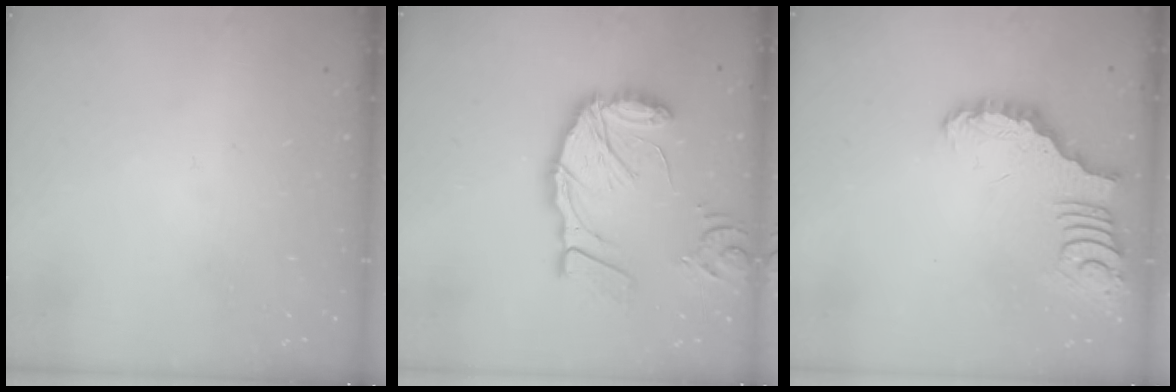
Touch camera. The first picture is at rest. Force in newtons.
{"total": 17.5, "press": 17.4, "slide": 1.8}
{"total": 3.3, "press": 3.3, "slide": 0.4}